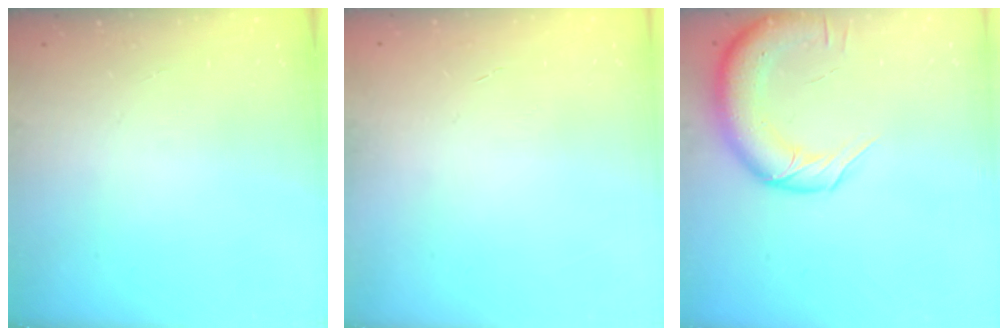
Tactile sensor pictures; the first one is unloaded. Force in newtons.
{"total": 0.0}
{"total": 13.9, "press": 13.4, "slide": 3.7}